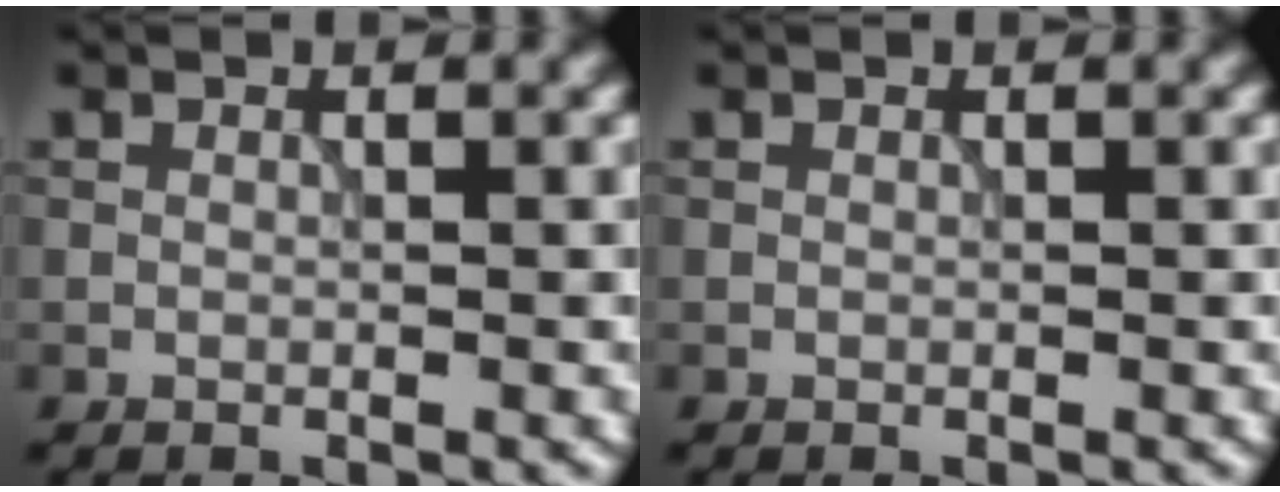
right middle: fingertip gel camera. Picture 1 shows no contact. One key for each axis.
{"total": 0.0}